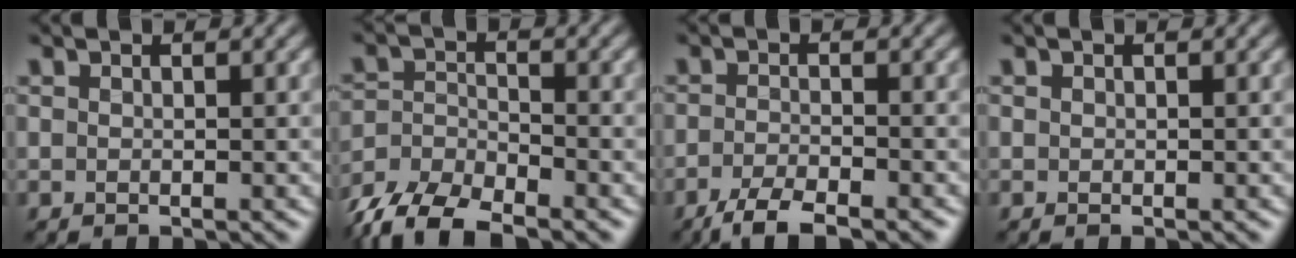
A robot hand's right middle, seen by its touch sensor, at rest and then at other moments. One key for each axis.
{"total": 7.4, "fx": -6.3, "fy": 2.3, "fz": 3.2, "tx": -0.060, "ty": -0.017, "tz": -0.124}
{"total": 4.4, "fx": -3.5, "fy": 0.8, "fz": 2.5, "tx": -0.044, "ty": -0.009, "tz": -0.066}
{"total": 0.0}